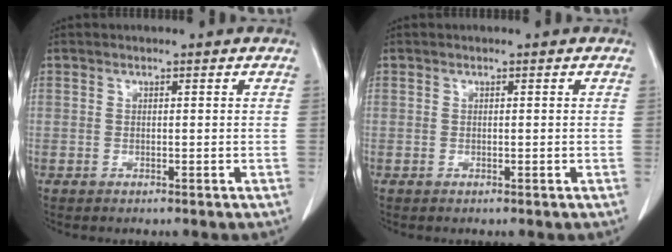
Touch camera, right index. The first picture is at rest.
{"total": 0.0}